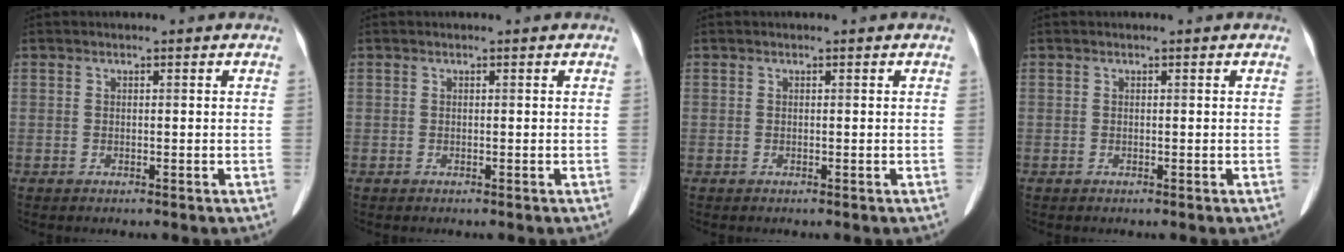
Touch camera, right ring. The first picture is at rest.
{"total": 0.0}
{"total": 0.0}
{"total": 0.0}